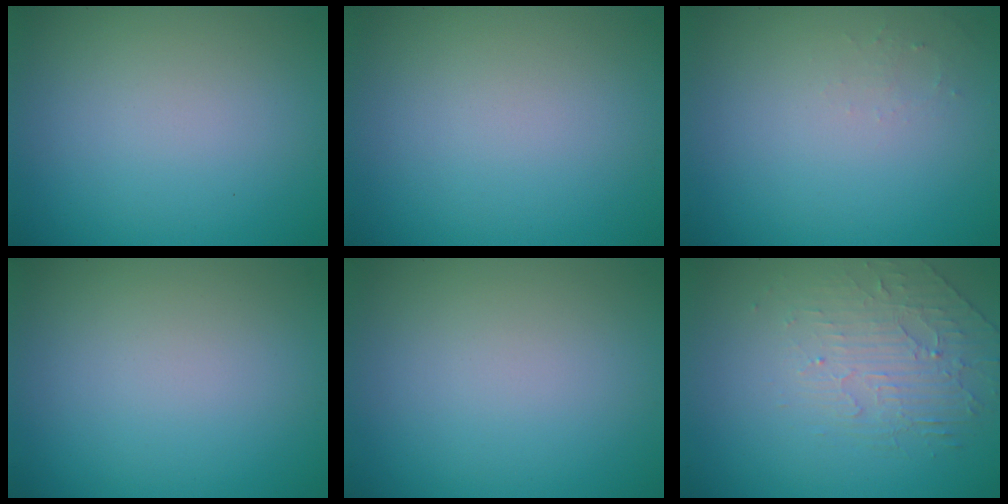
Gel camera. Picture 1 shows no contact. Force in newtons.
{"total": 0.0}
{"total": 0.8, "press": 0.8, "slide": 0.3}
{"total": 0.0}
{"total": 0.0}
{"total": 2.2, "press": 1.5, "slide": 1.7}